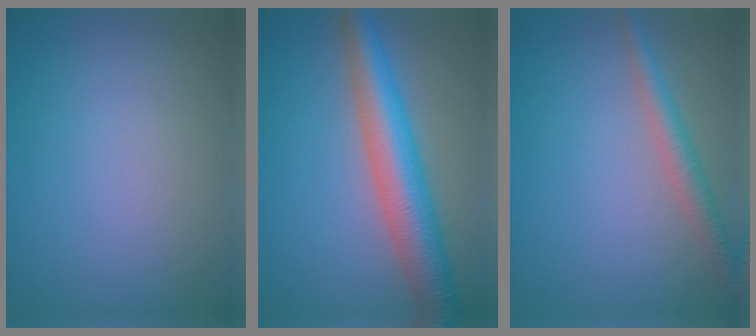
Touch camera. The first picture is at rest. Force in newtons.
{"total": 7.4, "press": 7.4, "slide": 0.2}
{"total": 2.9, "press": 2.9, "slide": 0.2}